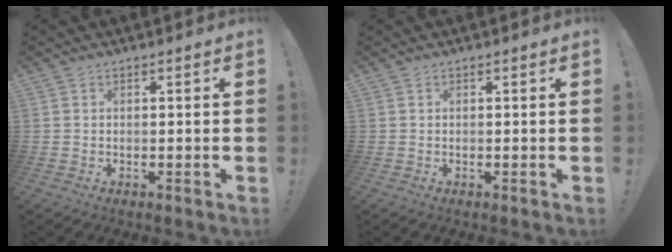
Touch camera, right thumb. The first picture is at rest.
{"total": 0.0}